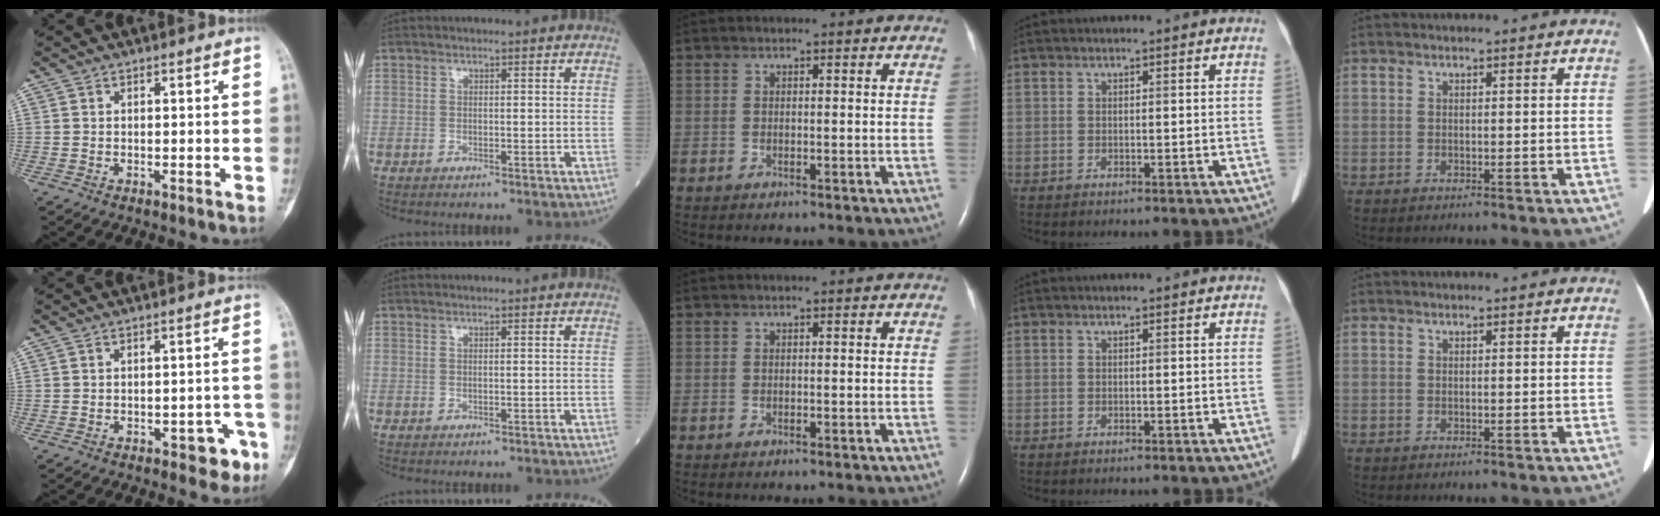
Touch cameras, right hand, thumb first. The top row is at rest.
{"thumb": {"total": 5.4, "force": [-2.8, 2.6, 3.8], "torque": [-0.024, 0.020, -0.030]}}